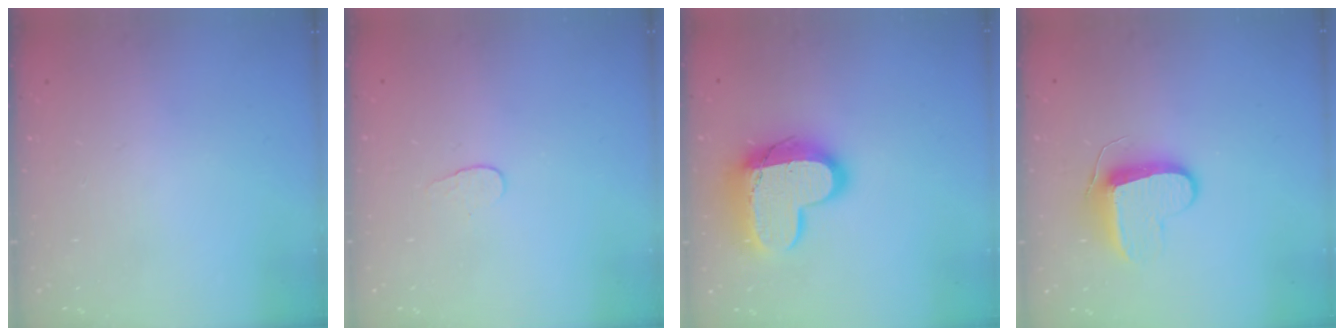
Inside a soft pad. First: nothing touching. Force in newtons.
{"total": 4.1, "press": 4.1, "slide": 0.3}
{"total": 16.2, "press": 16.1, "slide": 1.1}
{"total": 9.5, "press": 9.5, "slide": 0.0}